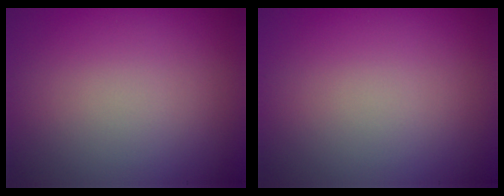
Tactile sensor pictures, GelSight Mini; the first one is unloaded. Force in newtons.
{"total": 0.0}